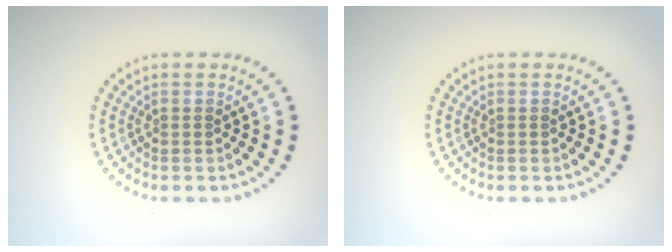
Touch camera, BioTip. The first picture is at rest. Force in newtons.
{"total": 0.0}